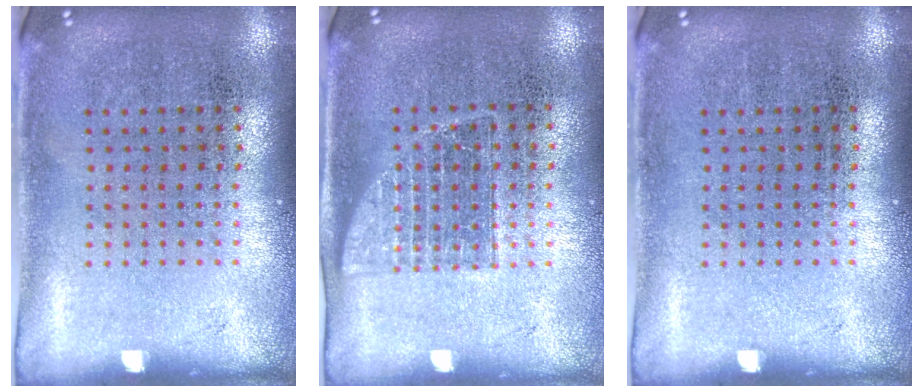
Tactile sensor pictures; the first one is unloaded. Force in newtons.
{"total": 1.2, "press": 1.1, "slide": 0.6}
{"total": 0.0}